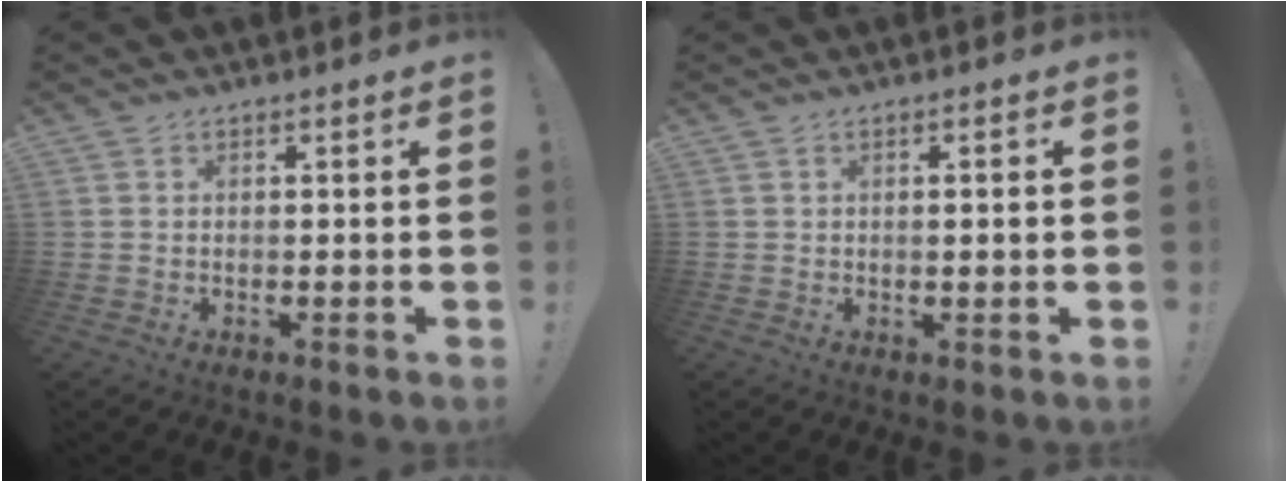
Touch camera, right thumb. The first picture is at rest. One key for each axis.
{"total": 1.5, "fx": 0.2, "fy": -0.1, "fz": 1.5, "tx": -0.025, "ty": 0.000, "tz": 0.001}